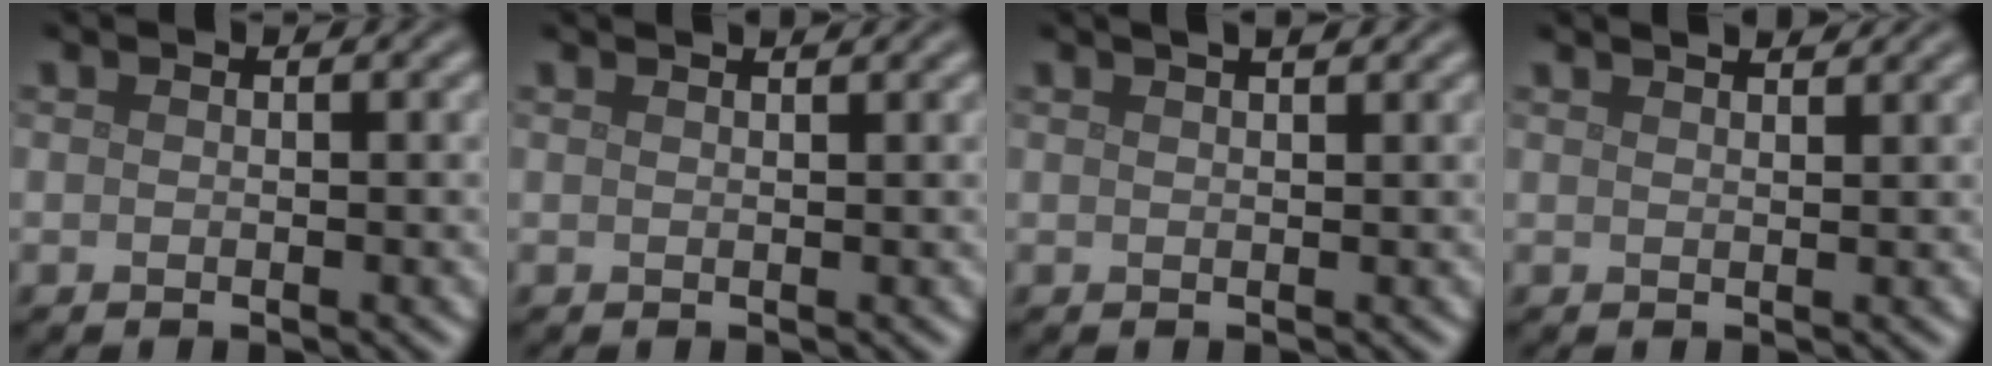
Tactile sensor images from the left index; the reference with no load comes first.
{"total": 2.3, "force": [1.9, 0.9, 1.1], "torque": [0.003, 0.006, -0.005]}
{"total": 3.7, "force": [2.4, 1.6, 2.4], "torque": [-0.003, 0.019, 0.002]}
{"total": 3.5, "force": [2.9, 1.2, 1.7], "torque": [-0.004, 0.022, 0.008]}